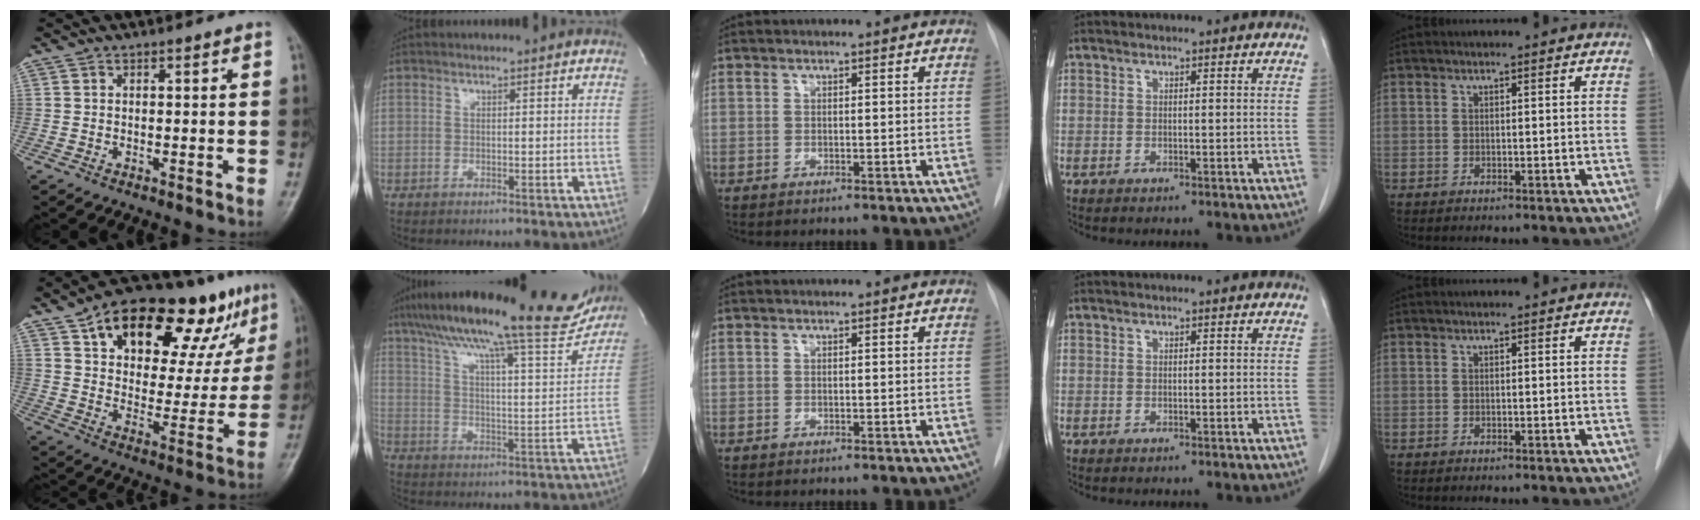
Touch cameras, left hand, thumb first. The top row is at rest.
{"thumb": {"total": 25.7, "force": [14.6, 11.7, 17.6], "torque": [-0.217, -0.015, 0.224]}, "index": {"total": 25.3, "force": [21.5, 2.5, 13.1], "torque": [-0.213, -0.017, 0.296]}}